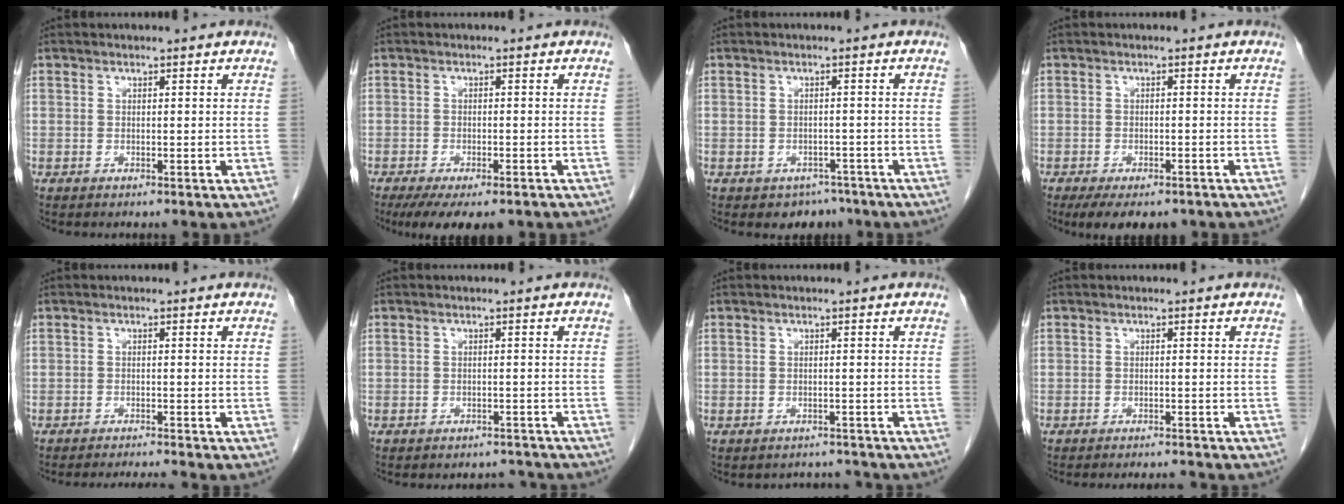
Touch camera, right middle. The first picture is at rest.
{"total": 8.9, "force": [-6.5, 2.9, 5.3], "torque": [-0.072, -0.011, -0.095]}
{"total": 3.4, "force": [-2.5, 2.2, 0.5], "torque": [0.000, 0.008, -0.028]}
{"total": 7.7, "force": [-5.7, 3.3, 4.0], "torque": [-0.052, -0.004, -0.080]}
{"total": 4.4, "force": [-4.2, -0.8, 1.2], "torque": [-0.012, -0.012, -0.063]}
{"total": 5.5, "force": [-5.2, 1.6, 0.6], "torque": [-0.003, 0.004, -0.060]}
{"total": 2.7, "force": [-2.5, 0.7, -0.7], "torque": [0.011, 0.005, -0.033]}
{"total": 4.8, "force": [-4.7, 0.2, 1.1], "torque": [-0.010, -0.008, -0.061]}